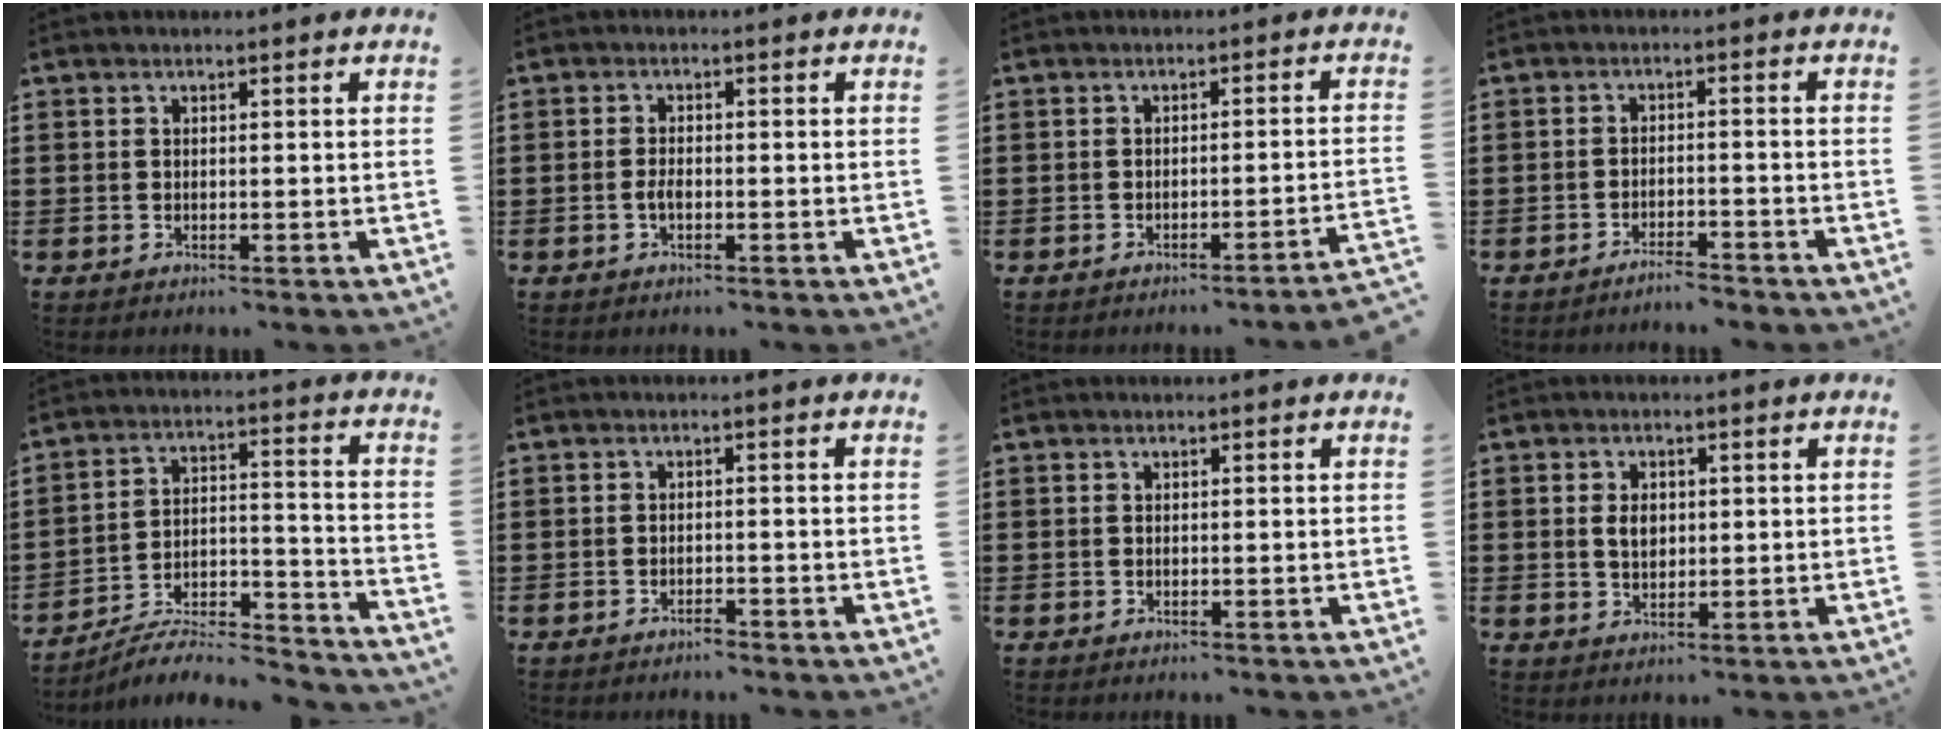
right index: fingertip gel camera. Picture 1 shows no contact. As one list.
[{"total": 1.6, "force": [-0.6, 0.5, 1.3], "torque": [-0.033, -0.004, -0.014]}, {"total": 2.0, "force": [-1.7, -0.5, 1.0], "torque": [-0.017, -0.004, -0.035]}, {"total": 2.5, "force": [-2.4, 0.1, 0.7], "torque": [-0.014, 0.002, -0.049]}, {"total": 6.6, "force": [-5.9, 1.7, 2.4], "torque": [-0.039, 0.005, -0.116]}, {"total": 1.3, "force": [-1.3, 0.2, 0.3], "torque": [-0.011, -0.001, -0.025]}, {"total": 0.0}, {"total": 3.2, "force": [0.4, 2.1, 2.4], "torque": [-0.042, 0.006, 0.004]}]